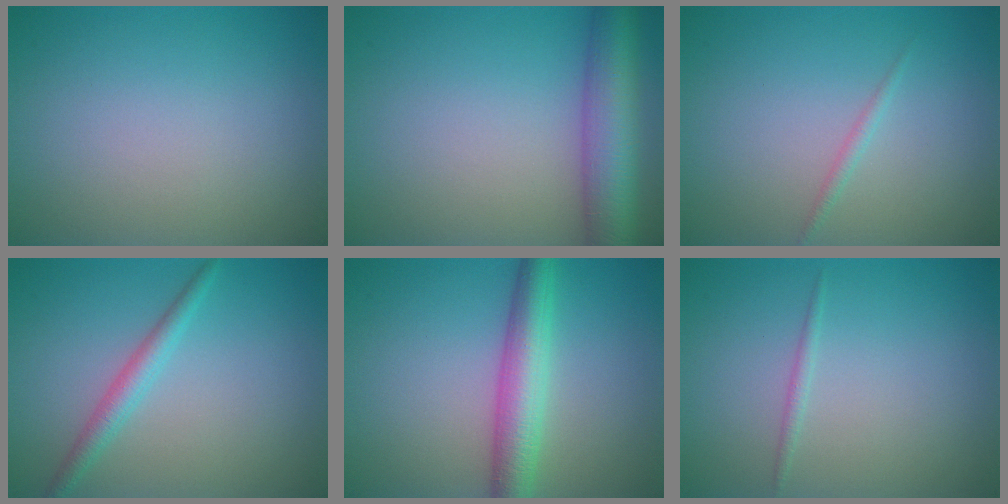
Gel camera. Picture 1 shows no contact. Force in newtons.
{"total": 7.1, "press": 7.1, "slide": 0.2}
{"total": 0.8, "press": 0.8, "slide": 0.1}
{"total": 2.1, "press": 2.1, "slide": 0.0}
{"total": 4.9, "press": 4.9, "slide": 0.1}
{"total": 0.7, "press": 0.7, "slide": 0.0}